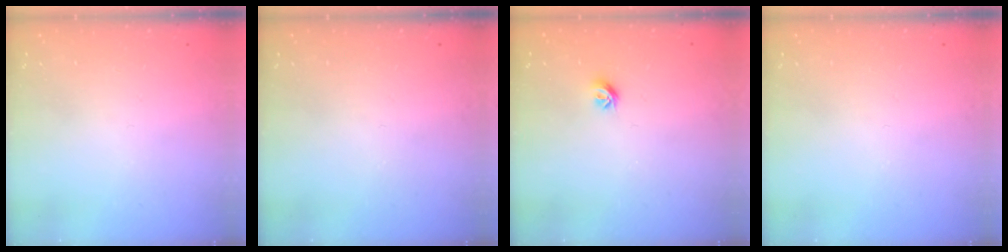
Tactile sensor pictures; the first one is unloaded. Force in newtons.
{"total": 0.0}
{"total": 5.4, "press": 5.3, "slide": 0.9}
{"total": 0.0}